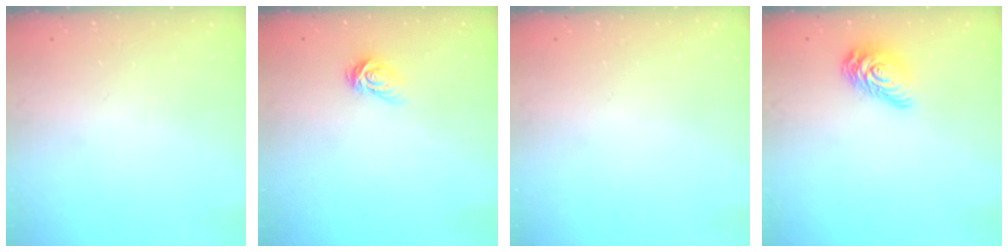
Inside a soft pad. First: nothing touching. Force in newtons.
{"total": 3.9, "press": 3.9, "slide": 0.4}
{"total": 0.0}
{"total": 11.1, "press": 11.1, "slide": 0.5}